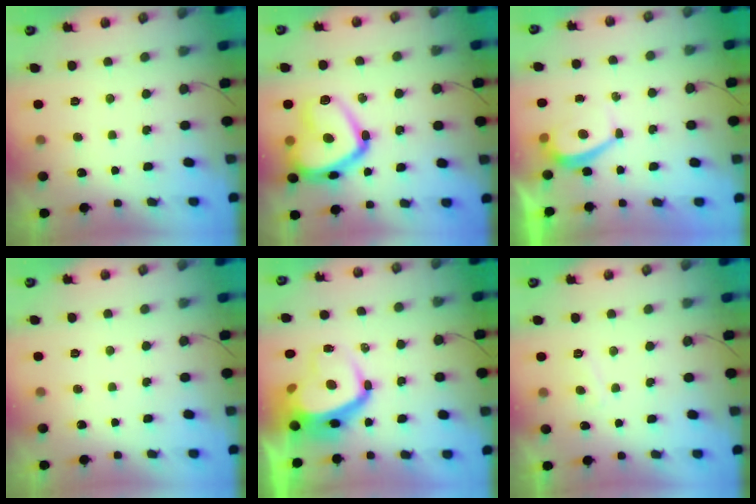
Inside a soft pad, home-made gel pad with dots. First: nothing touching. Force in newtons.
{"total": 21.4, "press": 21.3, "slide": 1.8}
{"total": 2.8, "press": 2.8, "slide": 0.6}
{"total": 0.0}
{"total": 9.0, "press": 9.0, "slide": 0.5}
{"total": 2.4, "press": 2.3, "slide": 0.7}